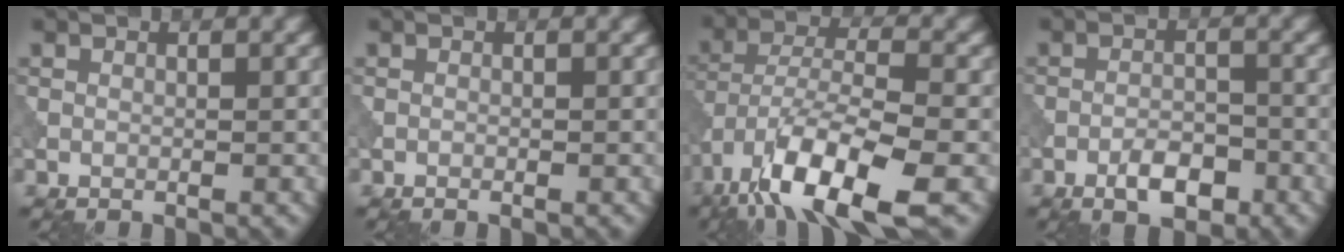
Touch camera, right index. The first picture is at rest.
{"total": 0.0}
{"total": 10.8, "force": [-6.5, 3.2, 8.1], "torque": [-0.142, -0.006, -0.125]}
{"total": 3.4, "force": [-2.0, 1.4, 2.4], "torque": [-0.034, 0.005, -0.037]}